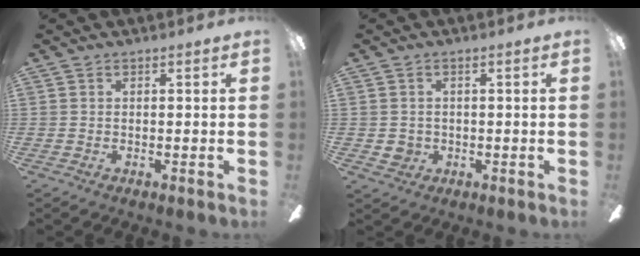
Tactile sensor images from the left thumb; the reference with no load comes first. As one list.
[{"total": 2.6, "force": [-0.2, 2.5, 0.6], "torque": [-0.006, 0.001, -0.006]}]